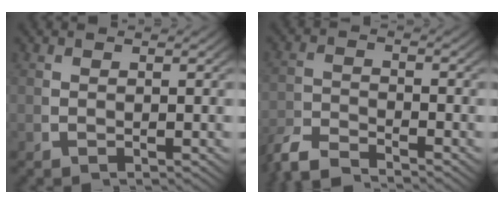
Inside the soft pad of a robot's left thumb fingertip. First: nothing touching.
{"total": 4.2, "force": [-4.0, 0.9, 0.9], "torque": [-0.019, -0.014, -0.075]}